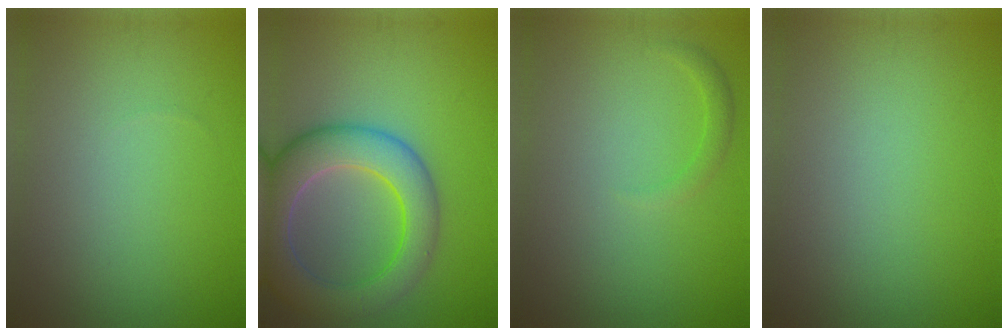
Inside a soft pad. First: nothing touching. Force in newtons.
{"total": 8.3, "press": 8.3, "slide": 0.7}
{"total": 1.1, "press": 1.1, "slide": 0.0}
{"total": 0.0}